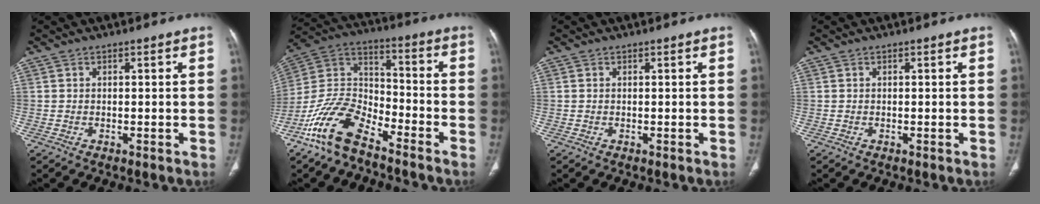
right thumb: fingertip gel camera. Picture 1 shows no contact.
{"total": 14.4, "force": [-10.1, 6.4, 8.0], "torque": [-0.153, 0.069, -0.200]}
{"total": 0.0}
{"total": 0.0}